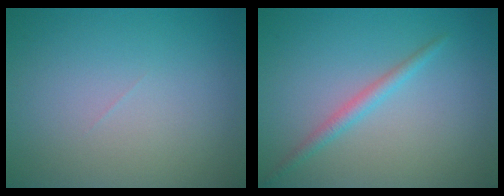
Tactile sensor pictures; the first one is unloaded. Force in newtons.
{"total": 1.6, "press": 1.6, "slide": 0.1}